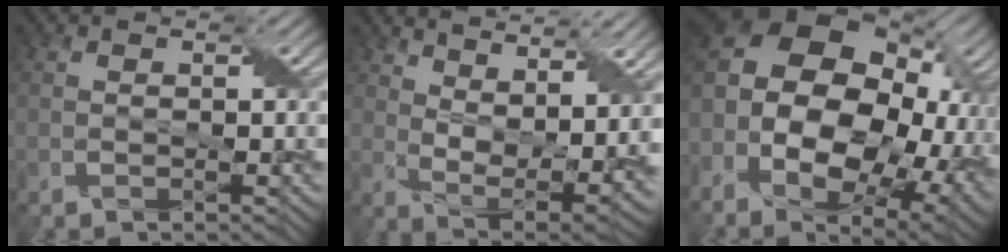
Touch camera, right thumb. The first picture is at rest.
{"total": 12.3, "force": [6.8, 4.5, 9.2], "torque": [-0.172, 0.009, 0.110]}
{"total": 20.1, "force": [-0.6, 13.7, 14.7], "torque": [-0.308, -0.010, 0.020]}